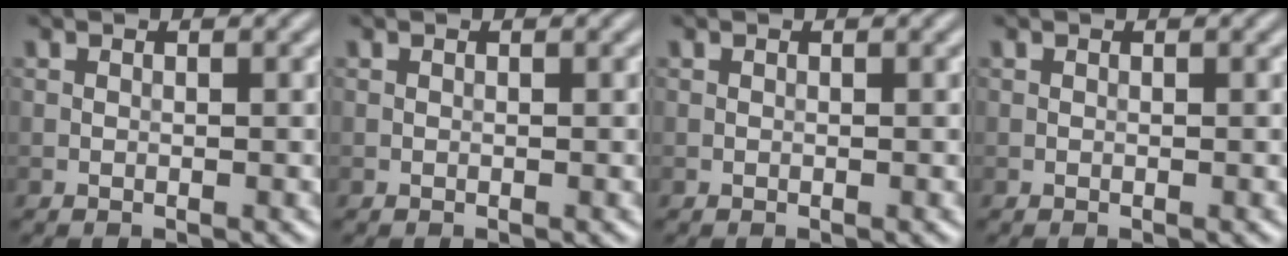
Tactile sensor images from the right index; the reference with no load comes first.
{"total": 0.0}
{"total": 0.0}
{"total": 0.0}